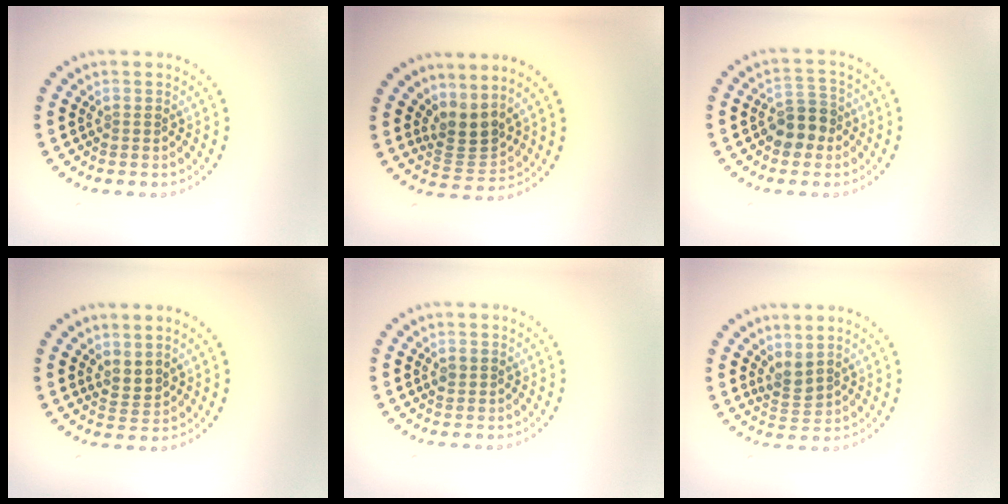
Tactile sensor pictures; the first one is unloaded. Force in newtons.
{"total": 2.8, "press": 2.0, "slide": 2.0}
{"total": 3.5, "press": 3.3, "slide": 1.0}
{"total": 1.7, "press": 1.3, "slide": 1.0}
{"total": 0.9, "press": 0.9, "slide": 0.1}
{"total": 1.8, "press": 1.4, "slide": 1.1}